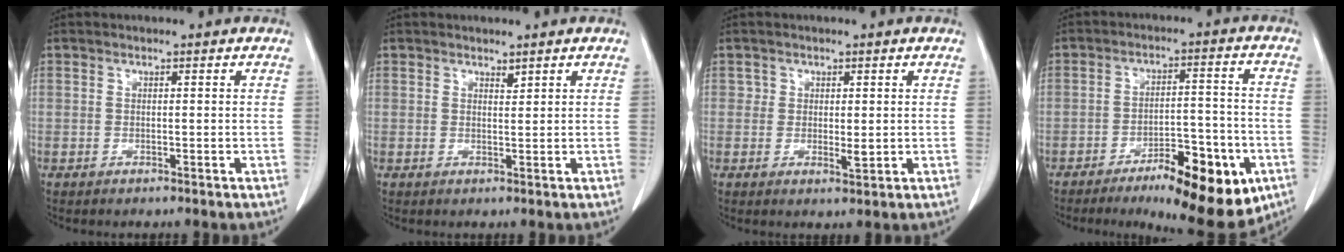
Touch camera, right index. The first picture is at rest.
{"total": 0.8, "force": [0.7, 0.2, 0.3], "torque": [-0.007, -0.006, 0.012]}
{"total": 2.0, "force": [0.2, 1.2, 1.5], "torque": [-0.016, -0.005, 0.003]}
{"total": 14.2, "force": [-7.6, 4.4, 11.1], "torque": [-0.138, 0.007, -0.105]}